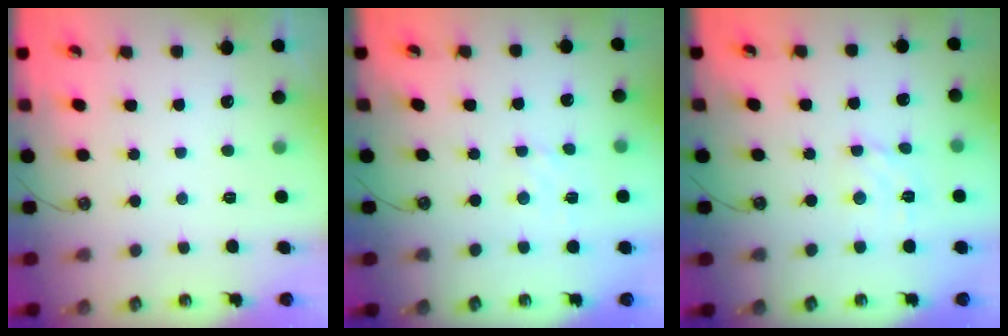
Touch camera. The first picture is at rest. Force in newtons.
{"total": 2.8, "press": 2.8, "slide": 0.4}
{"total": 3.2, "press": 3.2, "slide": 0.1}